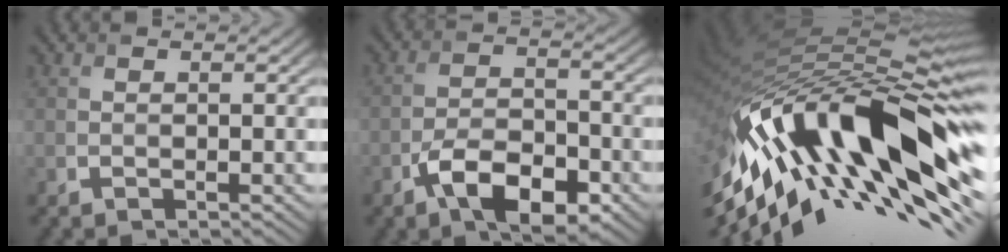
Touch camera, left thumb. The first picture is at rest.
{"total": 7.8, "force": [-4.6, 3.8, 5.1], "torque": [-0.092, -0.001, -0.085]}
{"total": 18.2, "force": [-5.1, 6.3, 16.3], "torque": [-0.299, -0.021, -0.094]}